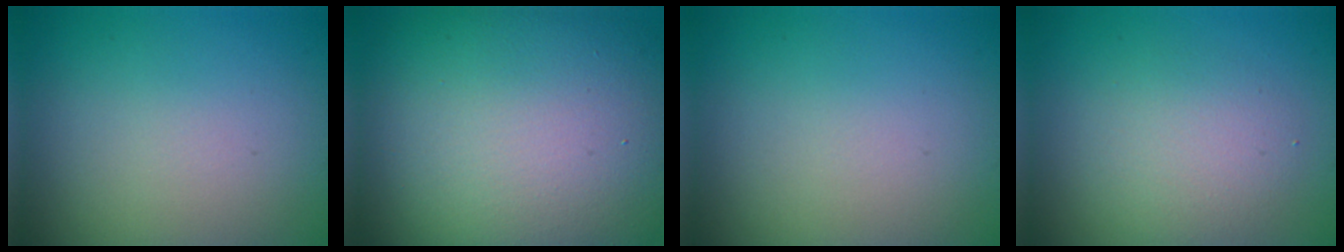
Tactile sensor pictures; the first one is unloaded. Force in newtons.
{"total": 18.2, "press": 18.2, "slide": 1.0}
{"total": 0.0}
{"total": 3.2, "press": 3.2, "slide": 0.1}